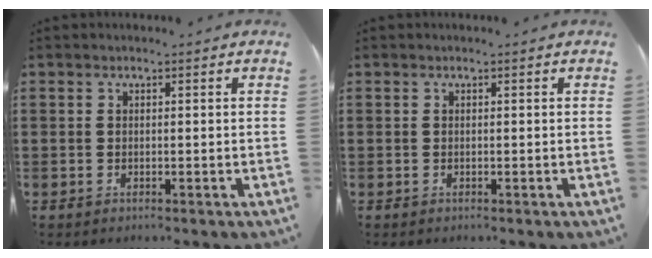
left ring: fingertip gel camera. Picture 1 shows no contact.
{"total": 0.0}